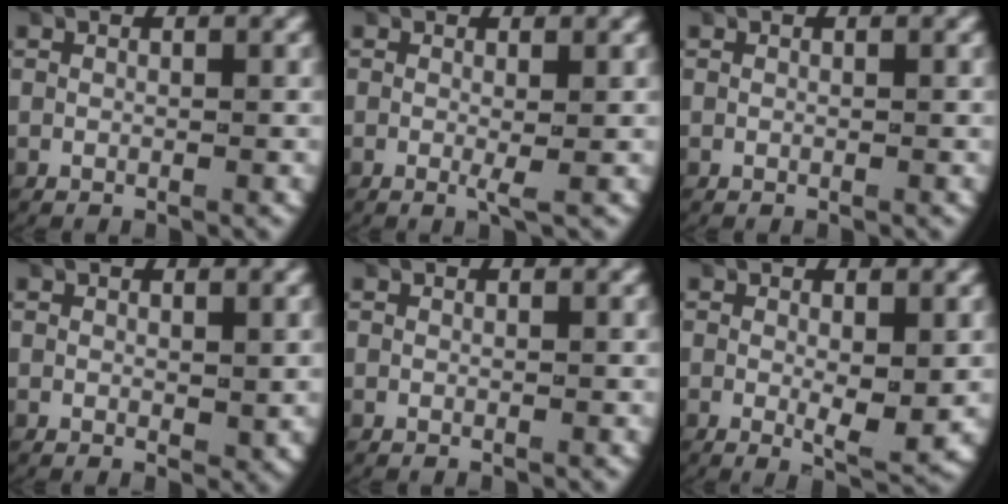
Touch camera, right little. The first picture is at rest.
{"total": 0.9, "force": [0.0, 0.0, 0.9], "torque": [-0.023, -0.009, 0.000]}
{"total": 0.0}
{"total": 0.5, "force": [0.3, 0.2, 0.4], "torque": [-0.007, -0.012, 0.013]}
{"total": 0.0}
{"total": 2.9, "force": [-0.1, 0.9, 2.7], "torque": [-0.053, -0.020, 0.004]}